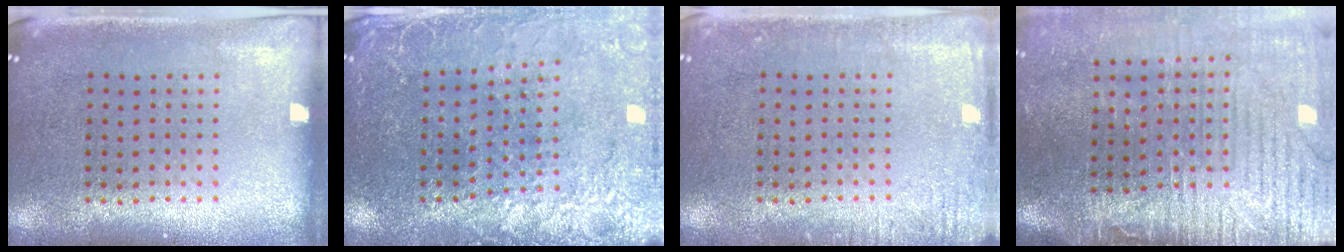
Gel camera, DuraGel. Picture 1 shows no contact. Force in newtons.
{"total": 2.7, "press": 2.7, "slide": 0.3}
{"total": 2.0, "press": 1.9, "slide": 0.2}
{"total": 4.3, "press": 3.6, "slide": 2.3}